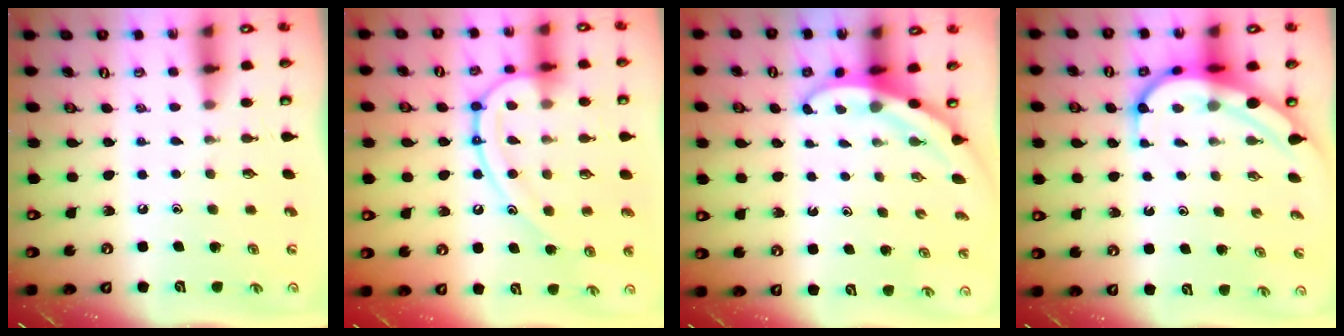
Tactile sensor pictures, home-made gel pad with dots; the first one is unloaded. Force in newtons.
{"total": 15.6, "press": 15.5, "slide": 1.8}
{"total": 3.0, "press": 3.0, "slide": 0.2}
{"total": 7.0, "press": 6.9, "slide": 0.8}